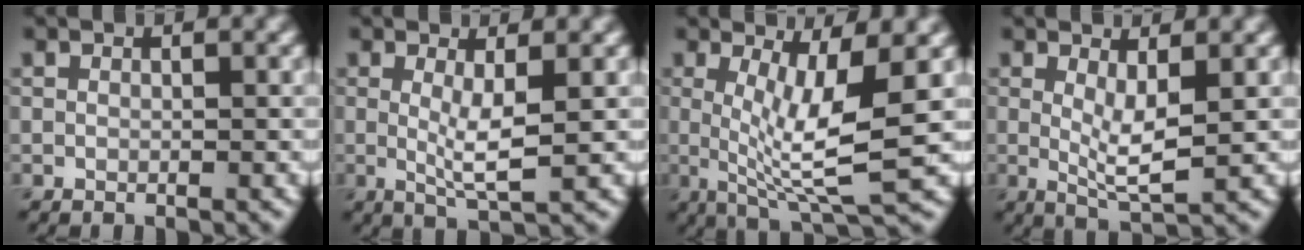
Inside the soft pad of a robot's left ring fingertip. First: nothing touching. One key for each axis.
{"total": 3.1, "fx": 0.1, "fy": 0.5, "fz": 3.0, "tx": -0.063, "ty": -0.014, "tz": 0.007}
{"total": 7.1, "fx": 0.0, "fy": 1.6, "fz": 6.9, "tx": -0.121, "ty": -0.012, "tz": 0.007}
{"total": 3.3, "fx": 0.3, "fy": 0.7, "fz": 3.2, "tx": -0.060, "ty": -0.016, "tz": 0.012}